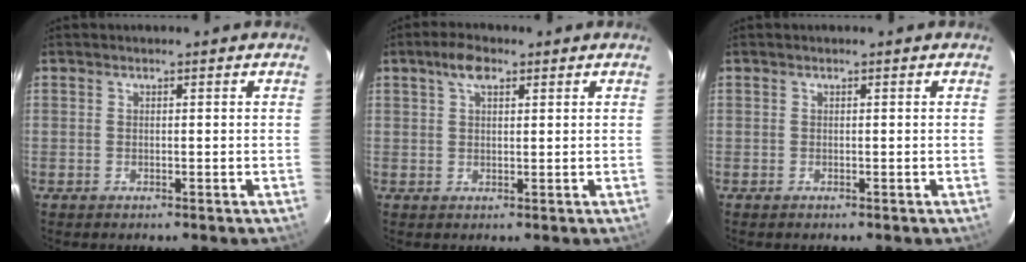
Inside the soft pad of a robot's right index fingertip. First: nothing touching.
{"total": 4.0, "force": [2.1, 1.8, 2.8], "torque": [-0.052, 0.013, 0.037]}
{"total": 0.0}